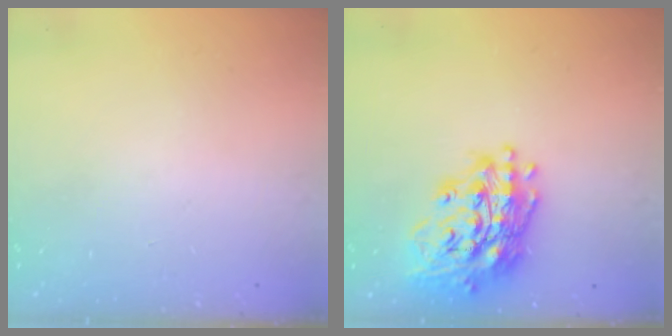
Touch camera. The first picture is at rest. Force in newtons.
{"total": 19.7, "press": 19.5, "slide": 2.7}